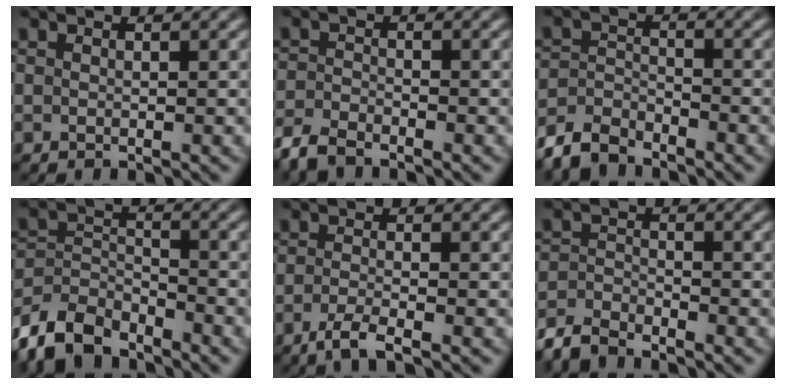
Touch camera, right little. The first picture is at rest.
{"total": 2.7, "force": [-2.6, 0.6, 0.5], "torque": [-0.012, -0.009, -0.047]}
{"total": 4.4, "force": [-3.7, 1.9, 1.4], "torque": [-0.024, -0.009, -0.066]}
{"total": 7.5, "force": [-5.0, 4.6, 3.1], "torque": [-0.074, -0.033, -0.077]}
{"total": 2.7, "force": [-2.1, 0.2, 1.6], "torque": [-0.038, -0.011, -0.033]}
{"total": 3.4, "force": [-3.2, 0.9, 0.7], "torque": [-0.010, -0.009, -0.058]}